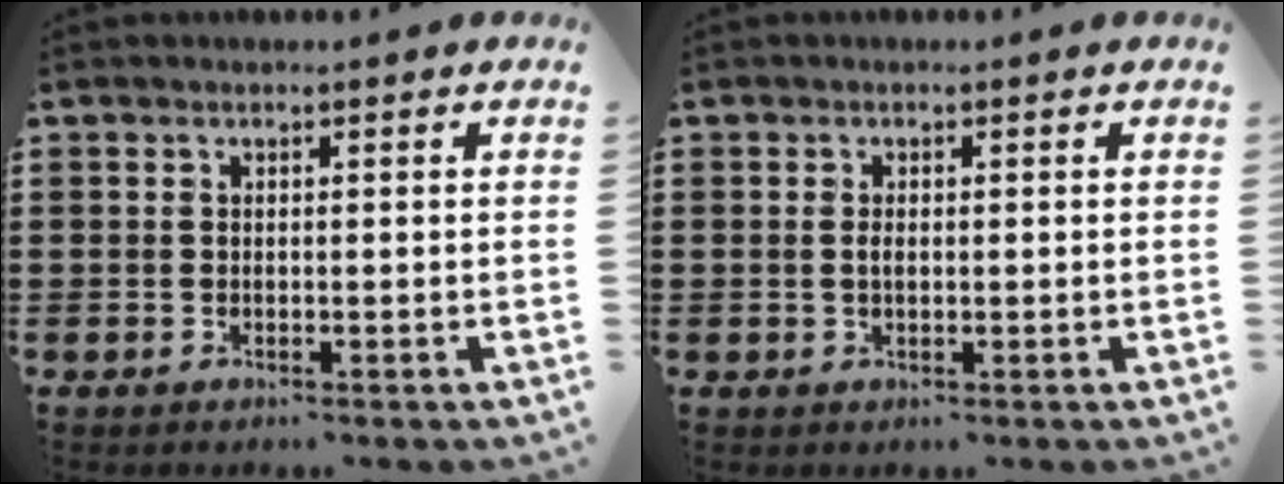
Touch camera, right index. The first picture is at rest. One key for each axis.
{"total": 0.6, "fx": 0.2, "fy": 0.3, "fz": 0.4, "tx": -0.010, "ty": 0.001, "tz": 0.003}